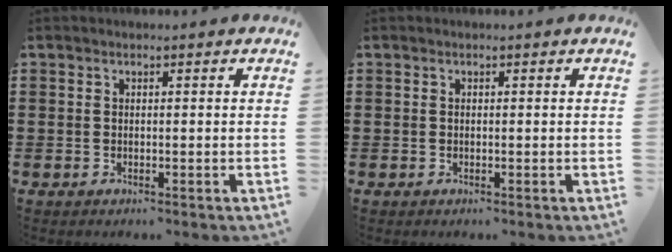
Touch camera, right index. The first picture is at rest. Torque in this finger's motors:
{"motor_torque": [0.17, 0.13, 0.03, 0.02]}